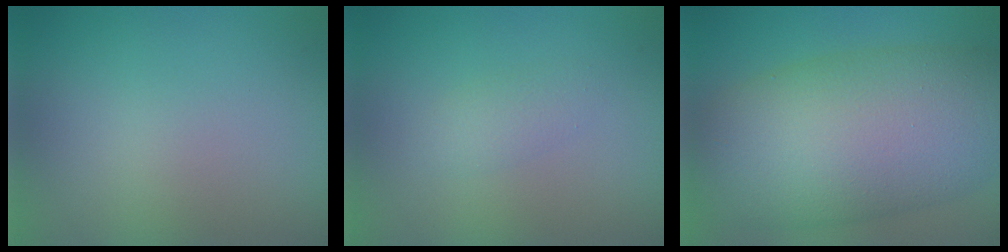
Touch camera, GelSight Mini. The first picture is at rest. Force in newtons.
{"total": 1.3, "press": 1.3, "slide": 0.1}
{"total": 13.3, "press": 13.3, "slide": 0.3}